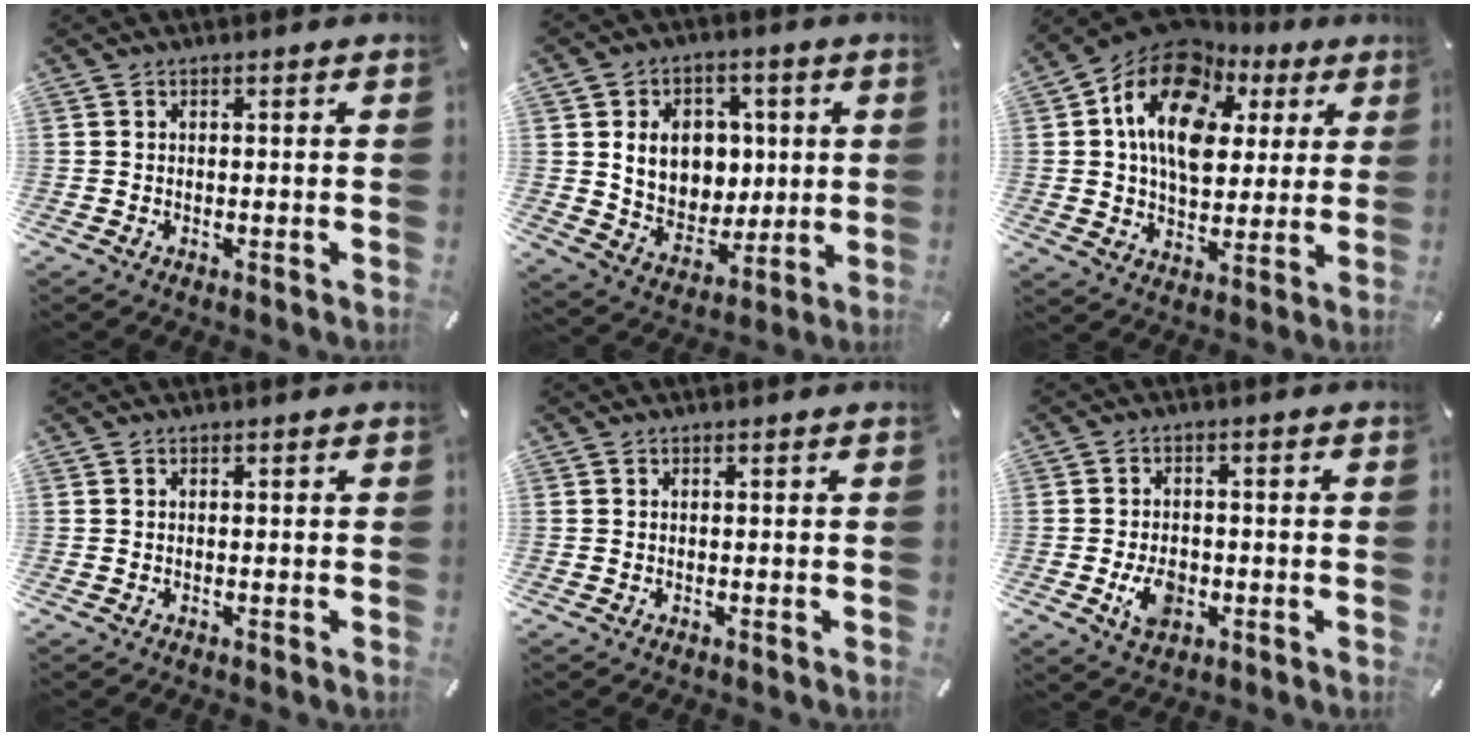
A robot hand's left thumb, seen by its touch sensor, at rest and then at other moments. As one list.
[{"total": 11.8, "force": [2.5, 10.3, 5.1], "torque": [-0.082, -0.003, 0.057]}, {"total": 16.4, "force": [6.4, 12.1, 9.2], "torque": [-0.162, -0.028, 0.114]}, {"total": 0.0}, {"total": 0.0}, {"total": 6.9, "force": [-2.0, 4.8, 4.5], "torque": [-0.084, -0.001, -0.038]}]